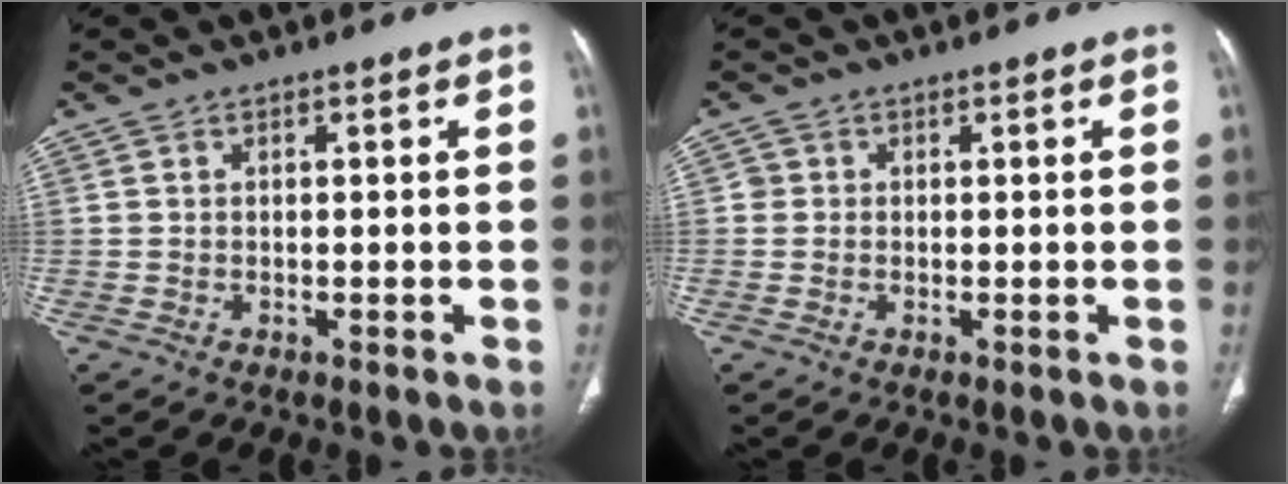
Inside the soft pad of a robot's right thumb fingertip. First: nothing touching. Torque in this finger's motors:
{"motor_torque": [-0.01, -0.27, 0.26, 0.14, 0.01]}